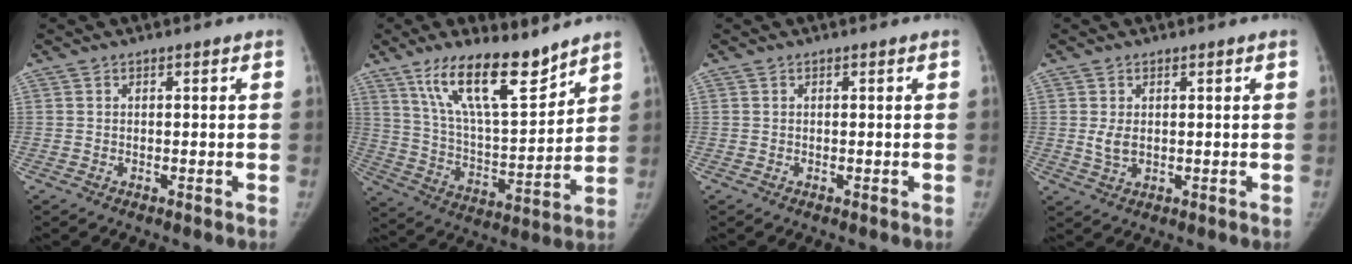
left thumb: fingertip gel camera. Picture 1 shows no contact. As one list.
[{"total": 16.9, "force": [11.9, 4.8, 11.0], "torque": [-0.164, -0.072, 0.221]}, {"total": 0.0}, {"total": 2.9, "force": [0.4, 1.7, 2.3], "torque": [-0.046, -0.006, 0.013]}]